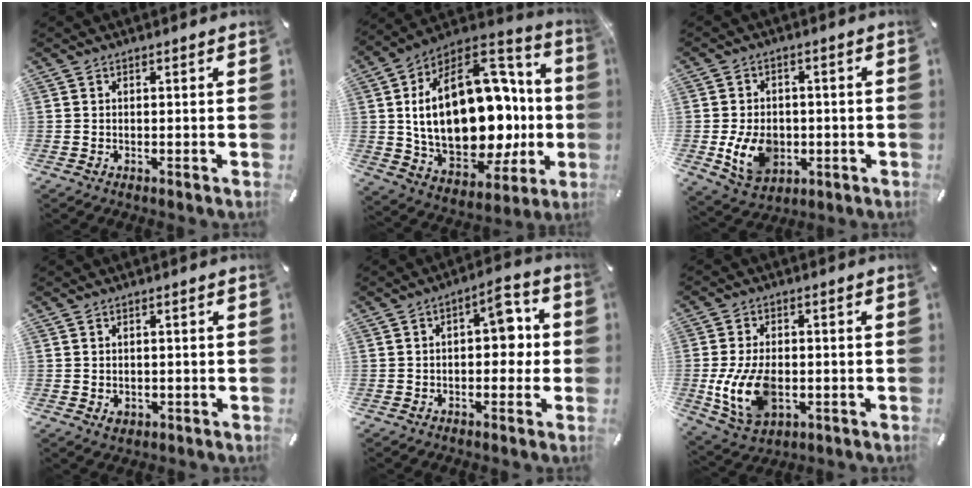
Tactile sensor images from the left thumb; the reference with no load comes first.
{"total": 31.8, "force": [0.2, 20.1, 24.7], "torque": [-0.450, -0.027, 0.033]}
{"total": 10.2, "force": [-2.2, 7.9, 6.1], "torque": [-0.131, 0.005, -0.039]}
{"total": 2.0, "force": [-0.5, 1.7, 1.0], "torque": [-0.009, 0.000, -0.011]}
{"total": 8.7, "force": [0.6, 5.0, 7.1], "torque": [-0.084, 0.002, 0.001]}
{"total": 12.3, "force": [-2.2, 7.9, 9.1], "torque": [-0.194, -0.003, -0.036]}